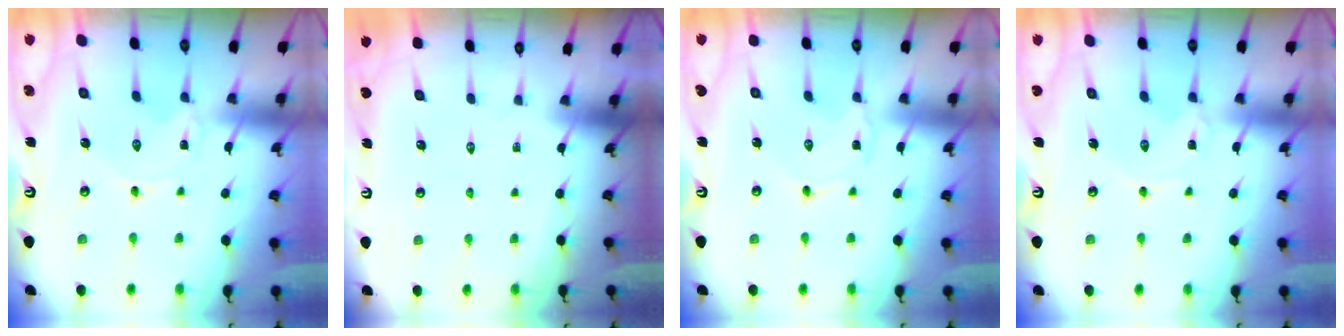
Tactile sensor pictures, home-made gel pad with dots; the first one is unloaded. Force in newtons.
{"total": 0.0}
{"total": 1.3, "press": 1.3, "slide": 0.2}
{"total": 0.0}